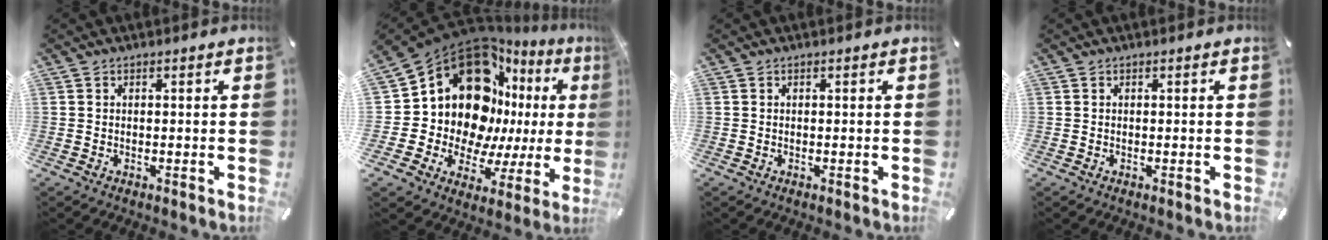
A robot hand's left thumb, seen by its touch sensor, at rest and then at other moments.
{"total": 20.7, "force": [6.9, 14.8, 12.8], "torque": [-0.220, -0.079, 0.125]}
{"total": 0.0}
{"total": 0.0}